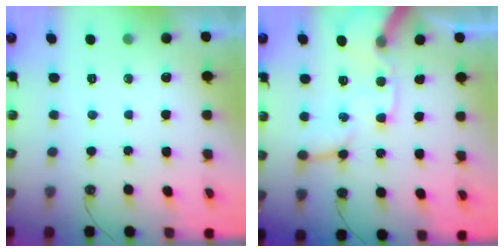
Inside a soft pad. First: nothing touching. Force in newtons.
{"total": 15.9, "press": 15.7, "slide": 2.6}